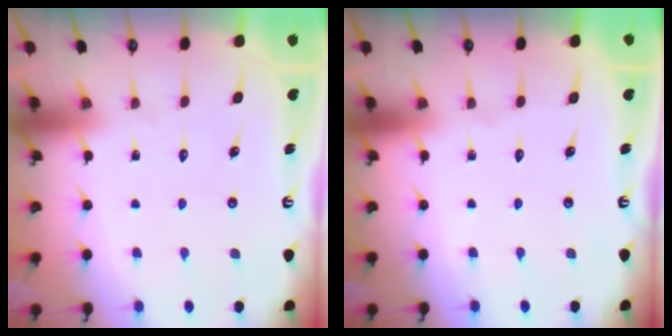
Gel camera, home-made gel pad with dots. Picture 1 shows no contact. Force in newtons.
{"total": 0.0}